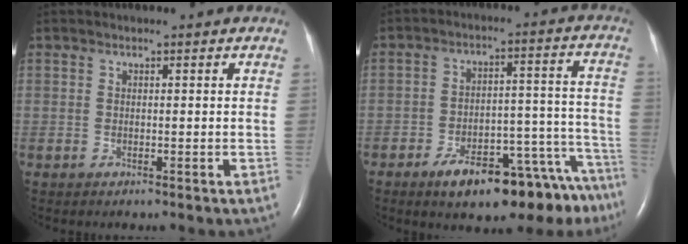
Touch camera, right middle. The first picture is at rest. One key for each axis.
{"total": 18.4, "fx": -14.7, "fy": 5.1, "fz": 9.8, "tx": -0.047, "ty": 0.052, "tz": -0.200}